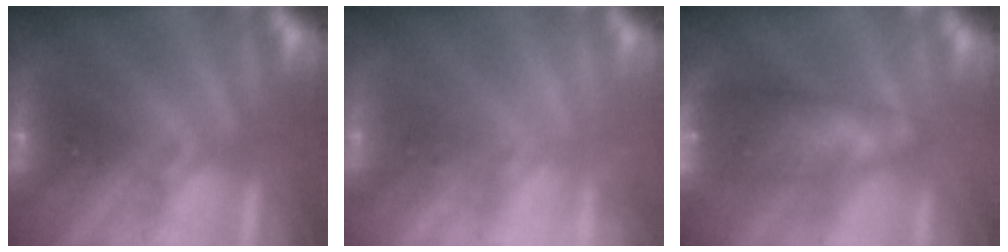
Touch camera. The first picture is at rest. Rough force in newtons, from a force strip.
{"total": 2.0}
{"total": 7.9}